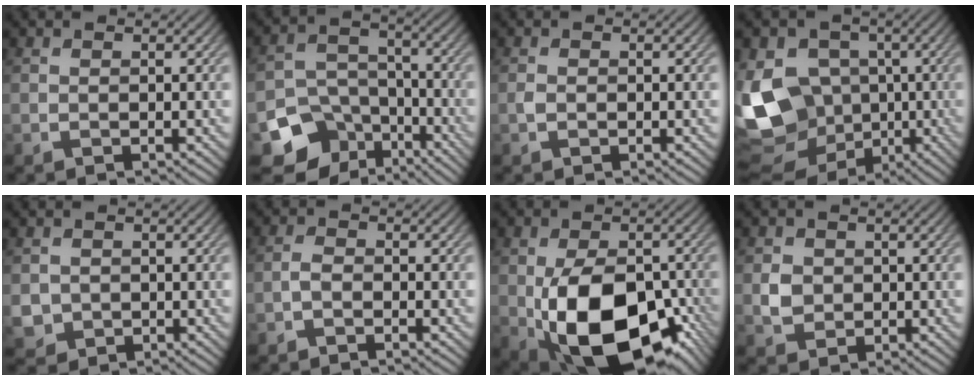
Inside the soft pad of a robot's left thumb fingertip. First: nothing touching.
{"total": 10.1, "force": [-6.2, 7.1, 3.5], "torque": [-0.074, -0.022, -0.109]}
{"total": 0.7, "force": [-0.3, 0.5, 0.4], "torque": [-0.012, -0.001, -0.007]}
{"total": 16.9, "force": [-2.3, 14.1, 9.2], "torque": [-0.237, -0.018, -0.039]}
{"total": 2.6, "force": [-0.1, 2.6, 0.5], "torque": [-0.025, -0.012, -0.002]}
{"total": 1.6, "force": [-1.0, 0.7, 1.0], "torque": [-0.021, 0.003, -0.026]}
{"total": 16.5, "force": [-5.2, 9.8, 12.2], "torque": [-0.215, -0.044, -0.071]}
{"total": 2.7, "force": [0.1, 2.5, 1.1], "torque": [-0.025, -0.002, 0.001]}